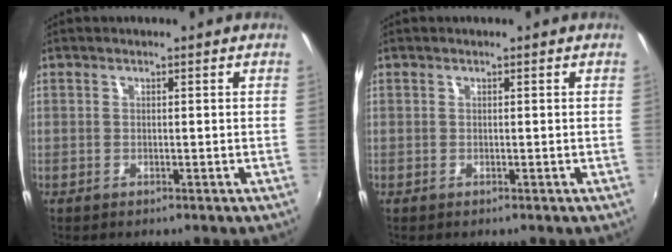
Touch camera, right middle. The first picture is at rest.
{"total": 0.0}